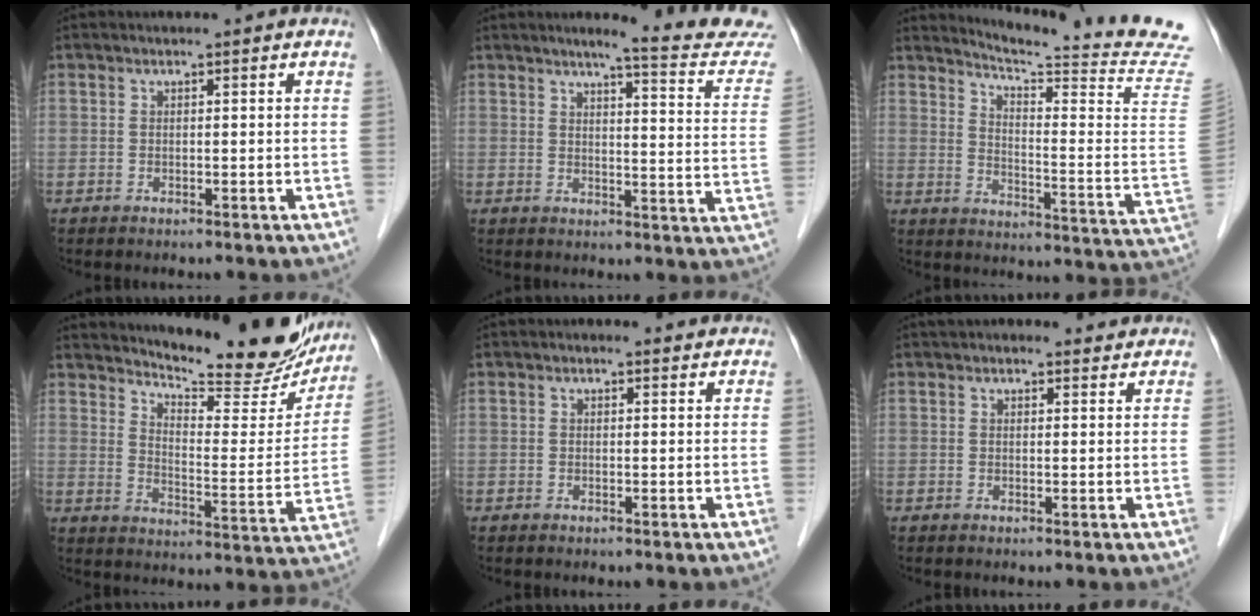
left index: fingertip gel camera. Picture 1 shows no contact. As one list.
[{"total": 12.2, "force": [11.4, -0.7, 4.3], "torque": [-0.049, -0.060, 0.117]}, {"total": 22.0, "force": [20.2, -2.6, 8.1], "torque": [-0.131, -0.156, 0.246]}, {"total": 19.3, "force": [17.8, 3.8, 6.6], "torque": [-0.088, -0.056, 0.225]}, {"total": 1.0, "force": [0.8, 0.5, 0.2], "torque": [-0.009, 0.003, 0.006]}, {"total": 3.9, "force": [3.6, 1.4, 0.8], "torque": [-0.005, 0.017, 0.041]}]